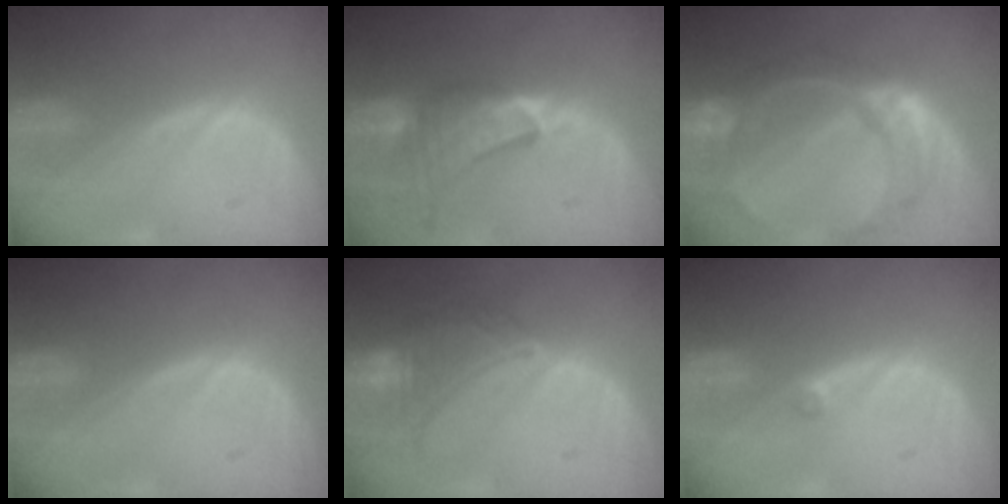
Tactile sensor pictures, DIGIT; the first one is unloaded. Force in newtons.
{"total": 8.9, "press": 8.3, "slide": 3.4}
{"total": 11.0, "press": 9.2, "slide": 6.1}
{"total": 0.0}
{"total": 7.3, "press": 7.0, "slide": 1.9}
{"total": 1.0, "press": 0.8, "slide": 0.5}